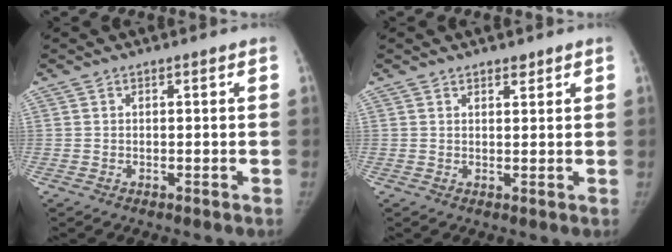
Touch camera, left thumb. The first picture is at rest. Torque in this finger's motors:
{"motor_torque": [-0.23, -0.16, -0.42, 0.03, 0.04]}